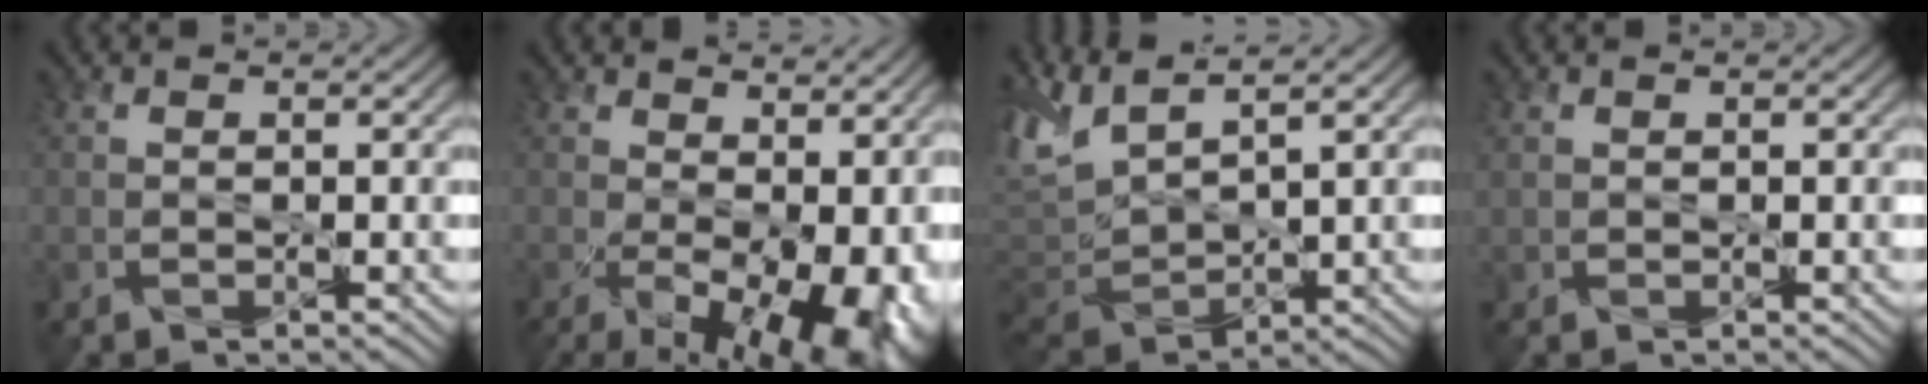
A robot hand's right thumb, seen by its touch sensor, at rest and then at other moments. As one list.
[{"total": 14.6, "force": [-1.2, 8.2, 12.1], "torque": [-0.183, -0.044, 0.026]}, {"total": 7.8, "force": [4.5, 2.9, 5.7], "torque": [-0.159, 0.010, 0.087]}, {"total": 0.6, "force": [0.4, 0.4, 0.1], "torque": [-0.009, 0.004, 0.011]}]